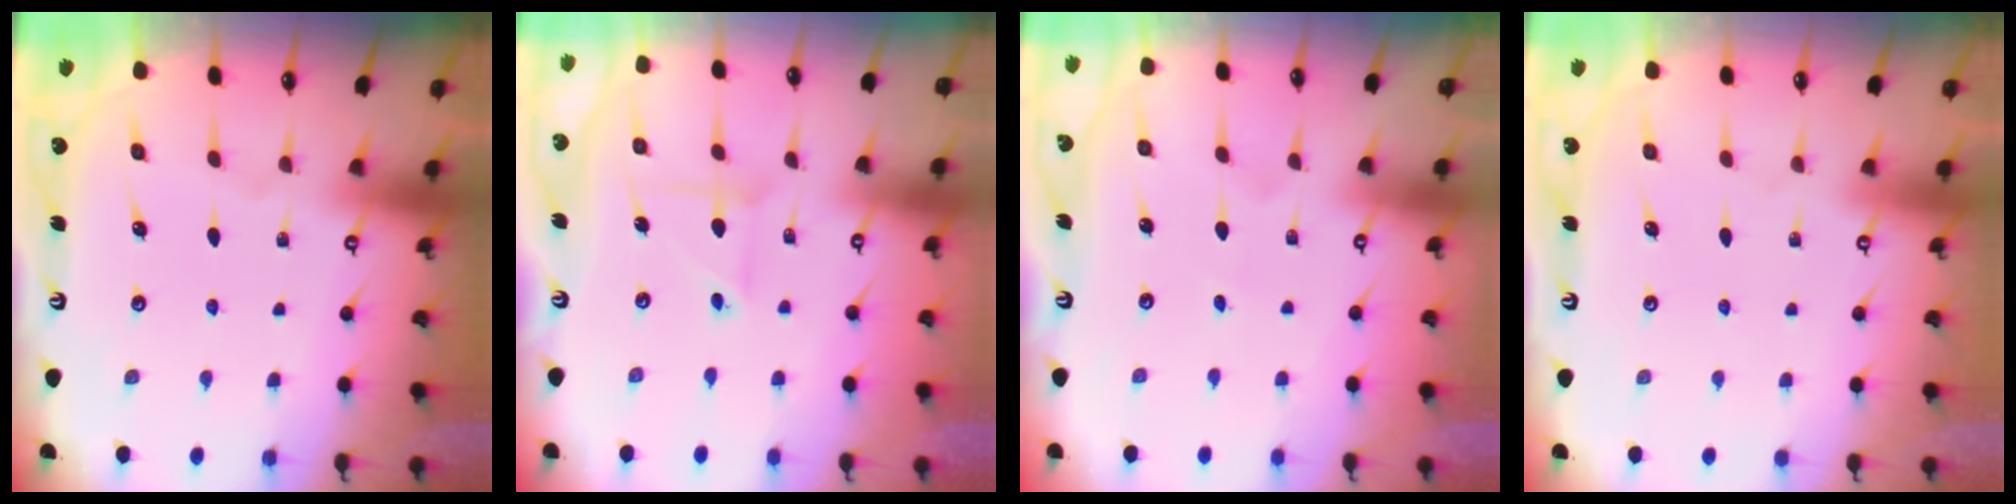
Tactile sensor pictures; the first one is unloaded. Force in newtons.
{"total": 3.2, "press": 3.2, "slide": 0.3}
{"total": 0.7, "press": 0.7, "slide": 0.0}
{"total": 0.0}